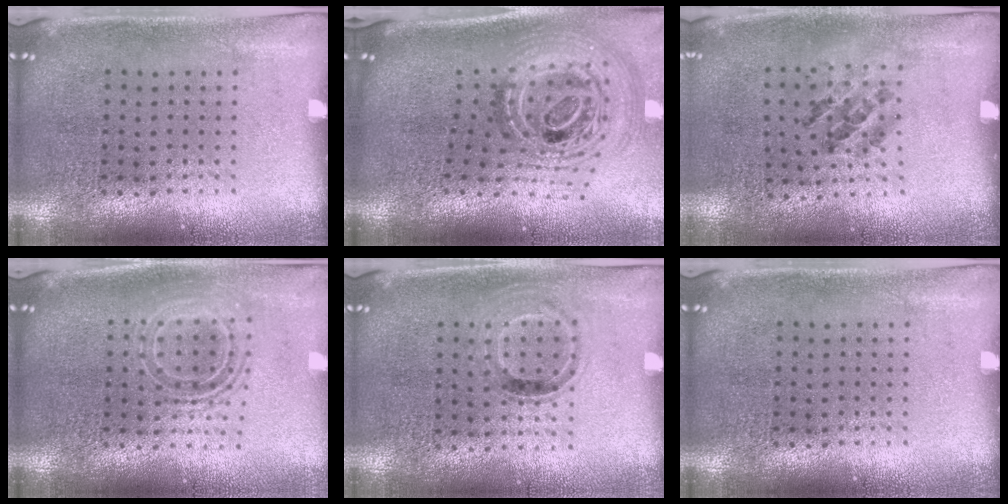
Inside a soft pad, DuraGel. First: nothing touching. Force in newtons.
{"total": 2.3, "press": 1.7, "slide": 1.5}
{"total": 1.1, "press": 0.7, "slide": 0.9}
{"total": 1.7, "press": 1.3, "slide": 1.0}
{"total": 0.8, "press": 0.7, "slide": 0.4}
{"total": 0.0}